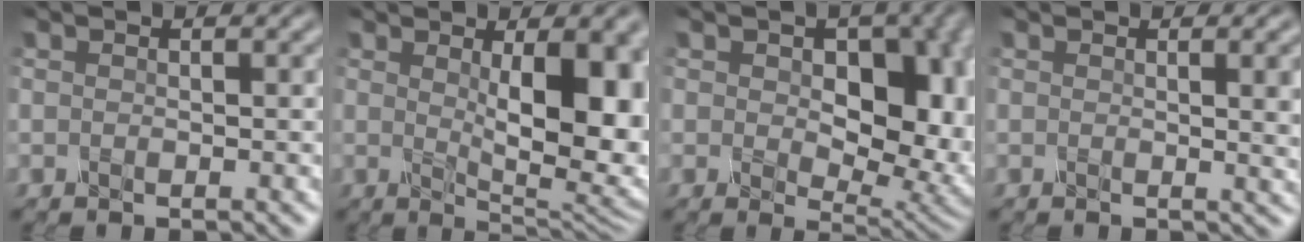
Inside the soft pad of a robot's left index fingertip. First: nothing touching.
{"total": 10.0, "force": [1.0, 3.3, 9.3], "torque": [-0.106, -0.003, 0.020]}
{"total": 10.1, "force": [0.4, 6.3, 7.9], "torque": [-0.109, -0.013, 0.013]}
{"total": 4.4, "force": [0.7, 1.6, 4.0], "torque": [-0.029, 0.003, 0.011]}